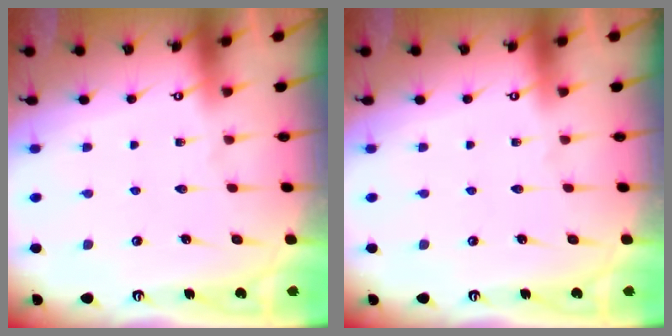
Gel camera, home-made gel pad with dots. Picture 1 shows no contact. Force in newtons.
{"total": 0.0}